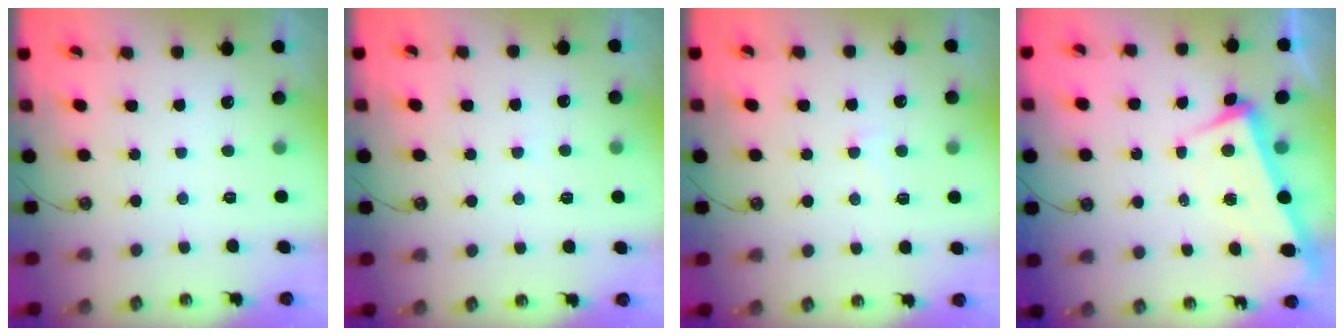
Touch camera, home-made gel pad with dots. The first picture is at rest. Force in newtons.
{"total": 6.0, "press": 6.0, "slide": 0.3}
{"total": 0.8, "press": 0.1, "slide": 0.8}
{"total": 3.8, "press": 3.5, "slide": 1.5}